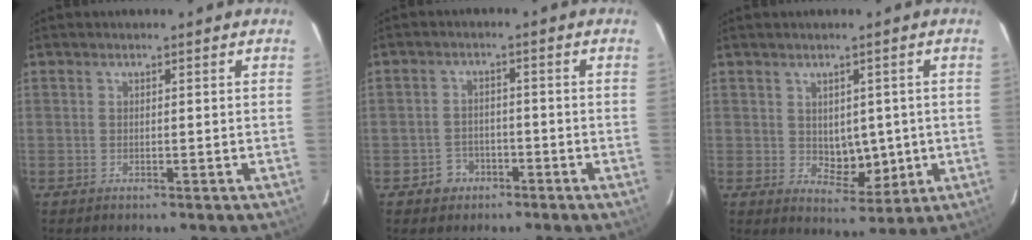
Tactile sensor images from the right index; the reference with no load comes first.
{"total": 3.4, "force": [-1.8, 2.8, 0.6], "torque": [-0.007, 0.011, -0.025]}
{"total": 5.8, "force": [-0.1, 3.6, 4.6], "torque": [-0.058, -0.002, 0.014]}